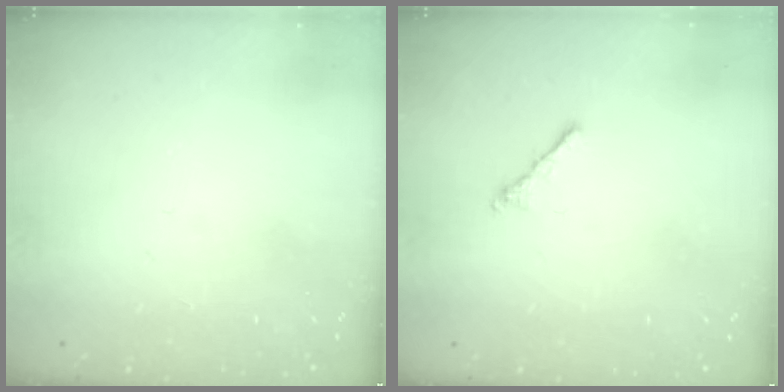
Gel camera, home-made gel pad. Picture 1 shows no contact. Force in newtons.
{"total": 1.0, "press": 0.9, "slide": 0.4}